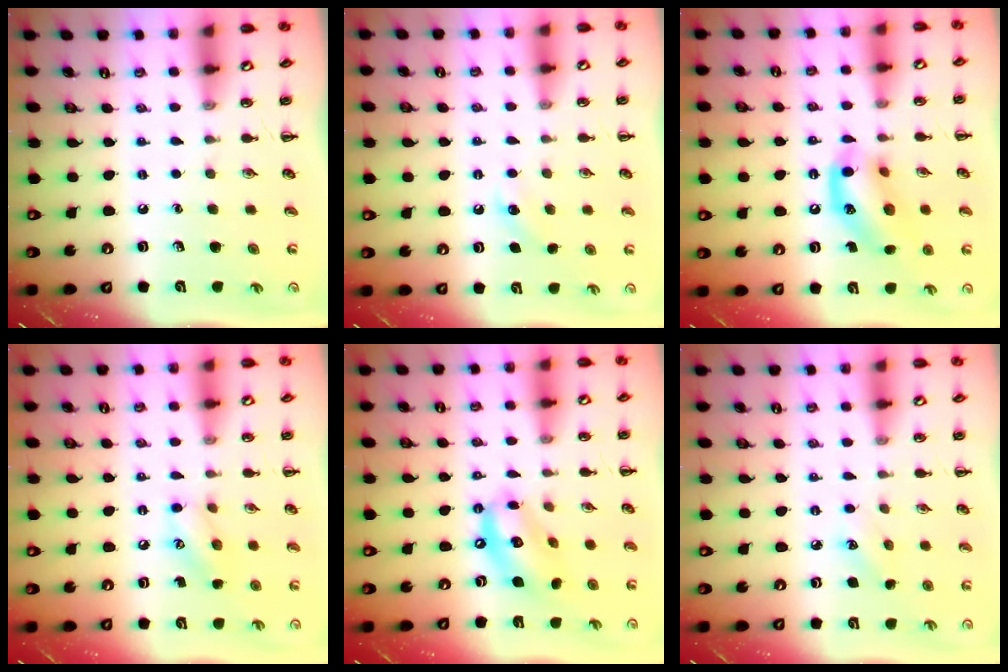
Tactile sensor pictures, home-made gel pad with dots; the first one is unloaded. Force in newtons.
{"total": 4.6, "press": 4.4, "slide": 1.3}
{"total": 14.1, "press": 13.8, "slide": 3.0}
{"total": 9.4, "press": 9.3, "slide": 1.1}
{"total": 13.4, "press": 13.2, "slide": 2.6}
{"total": 4.5, "press": 4.3, "slide": 1.2}